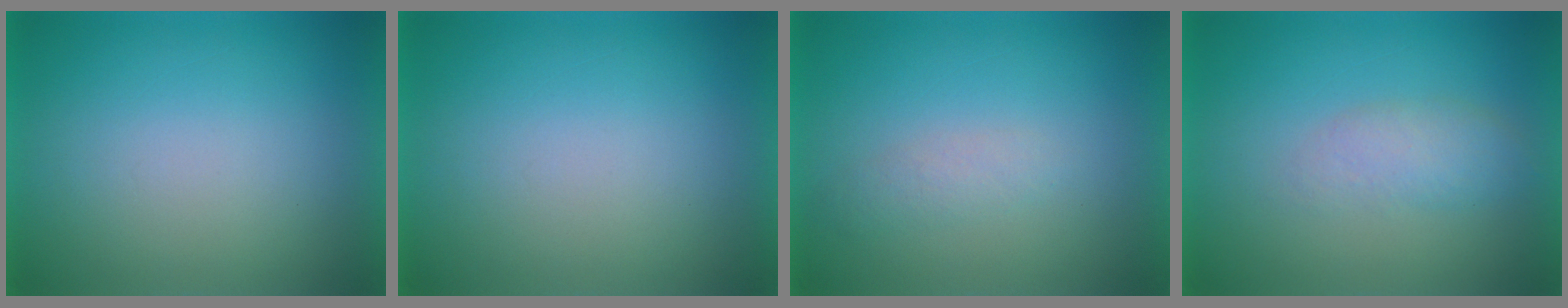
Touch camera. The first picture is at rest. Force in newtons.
{"total": 0.0}
{"total": 1.8}
{"total": 3.9}